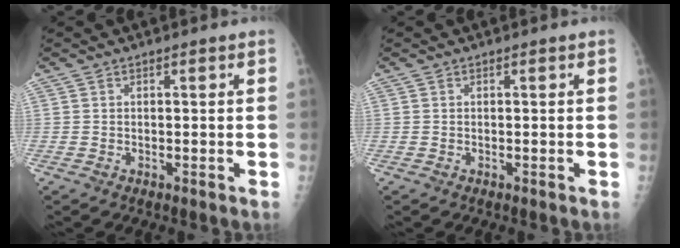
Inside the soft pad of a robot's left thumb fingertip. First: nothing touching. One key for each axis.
{"total": 0.0}